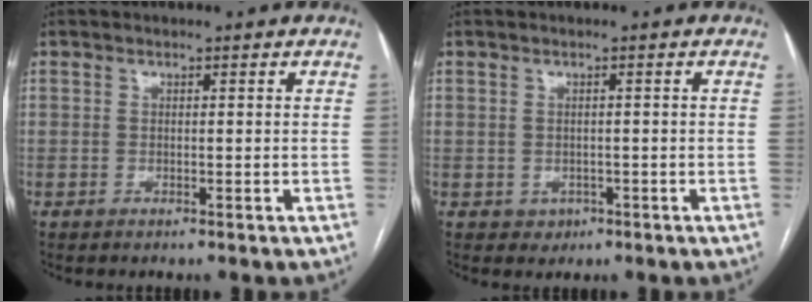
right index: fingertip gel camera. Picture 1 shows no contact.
{"total": 1.6, "force": [-0.6, 1.4, 0.4], "torque": [-0.003, 0.003, -0.002]}